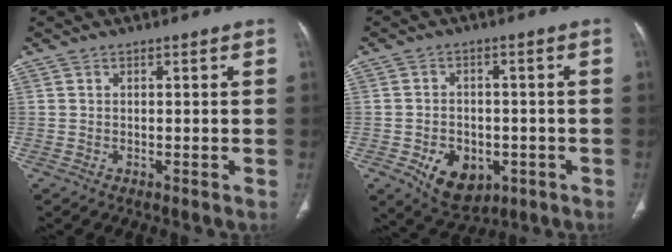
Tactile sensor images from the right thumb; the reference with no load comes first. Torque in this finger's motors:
{"motor_torque": [-0.43, 0.25, -0.14, -0.10, 0.21]}